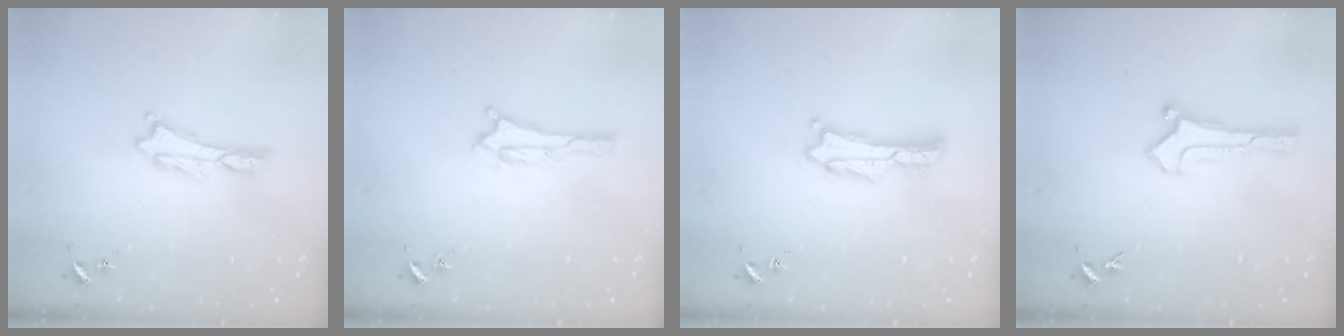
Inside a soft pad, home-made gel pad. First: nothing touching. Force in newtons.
{"total": 0.6, "press": 0.6, "slide": 0.1}
{"total": 1.4, "press": 1.4, "slide": 0.0}
{"total": 0.0}